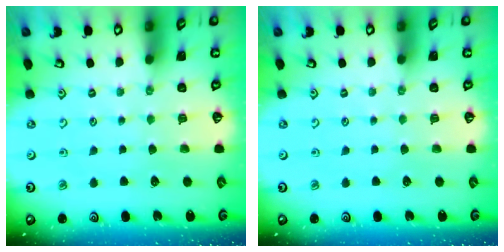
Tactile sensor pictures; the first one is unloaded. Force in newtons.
{"total": 0.0}